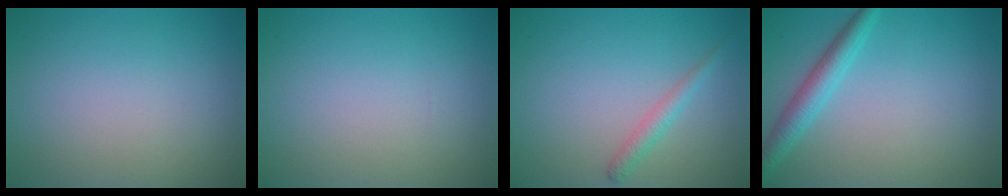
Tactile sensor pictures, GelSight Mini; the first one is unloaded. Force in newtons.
{"total": 0.0}
{"total": 1.6, "press": 1.6, "slide": 0.0}
{"total": 2.8, "press": 2.8, "slide": 0.1}